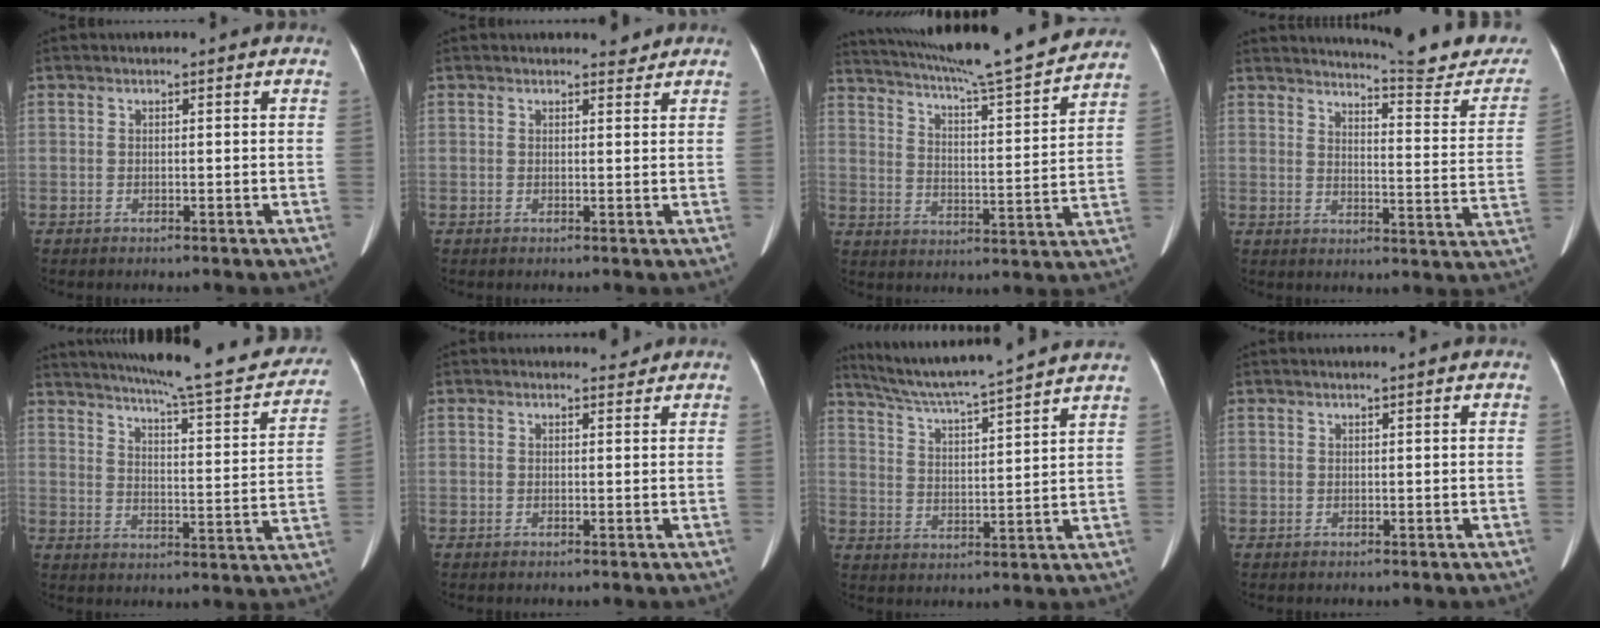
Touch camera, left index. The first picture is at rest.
{"total": 1.3, "force": [1.3, 0.4, 0.0], "torque": [-0.005, -0.008, 0.016]}
{"total": 23.2, "force": [20.6, 1.0, 10.8], "torque": [-0.183, -0.013, 0.291]}
{"total": 17.1, "force": [16.2, 1.1, 5.1], "torque": [-0.064, -0.086, 0.185]}
{"total": 25.4, "force": [22.1, 3.0, 12.1], "torque": [-0.175, -0.033, 0.276]}
{"total": 1.0, "force": [1.0, 0.2, -0.1], "torque": [-0.006, -0.009, 0.014]}
{"total": 16.9, "force": [15.1, -1.3, 7.5], "torque": [-0.137, 0.002, 0.223]}
{"total": 0.7, "force": [0.5, -0.1, 0.4], "torque": [-0.011, 0.002, 0.013]}